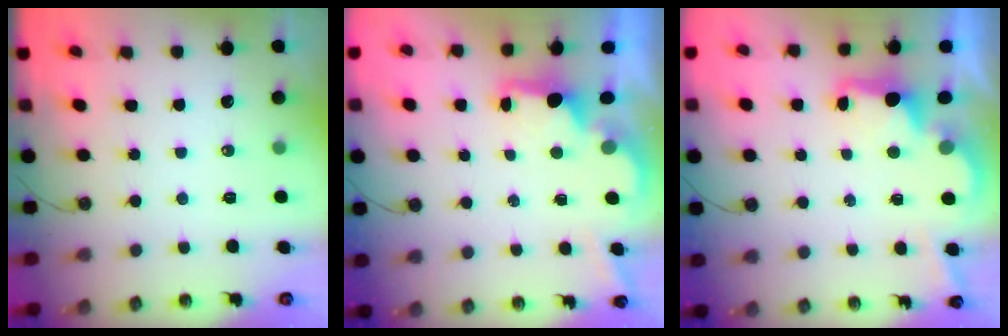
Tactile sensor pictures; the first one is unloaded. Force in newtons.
{"total": 2.2, "press": 2.1, "slide": 0.8}
{"total": 2.6, "press": 2.4, "slide": 0.8}